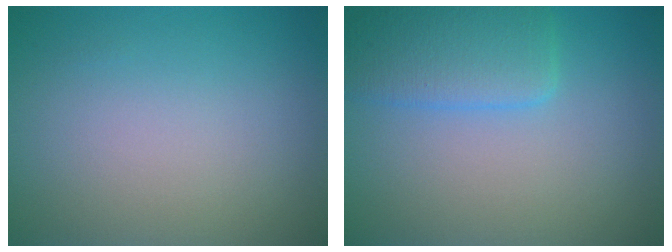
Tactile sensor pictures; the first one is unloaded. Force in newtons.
{"total": 3.9, "press": 3.8, "slide": 0.3}